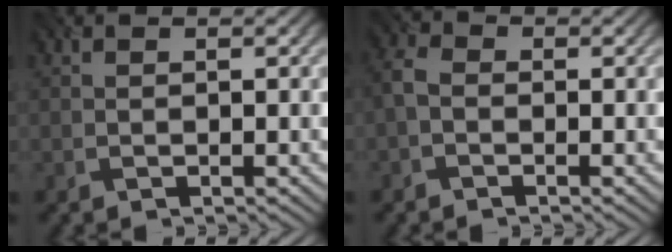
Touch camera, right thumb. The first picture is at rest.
{"total": 2.5, "force": [-0.9, 1.6, 1.6], "torque": [-0.049, 0.004, -0.030]}